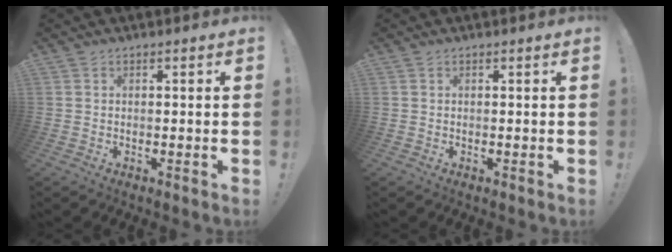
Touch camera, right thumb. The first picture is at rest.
{"total": 0.0}